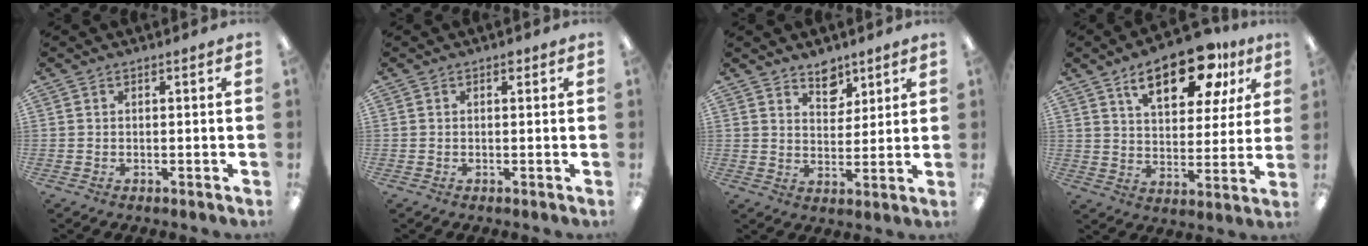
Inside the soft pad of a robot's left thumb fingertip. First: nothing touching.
{"total": 0.9, "force": [0.6, 0.5, 0.5], "torque": [-0.003, 0.000, 0.008]}
{"total": 6.5, "force": [5.2, 3.6, 1.4], "torque": [-0.007, -0.035, 0.093]}
{"total": 18.1, "force": [10.7, 8.2, 12.1], "torque": [-0.167, -0.045, 0.174]}